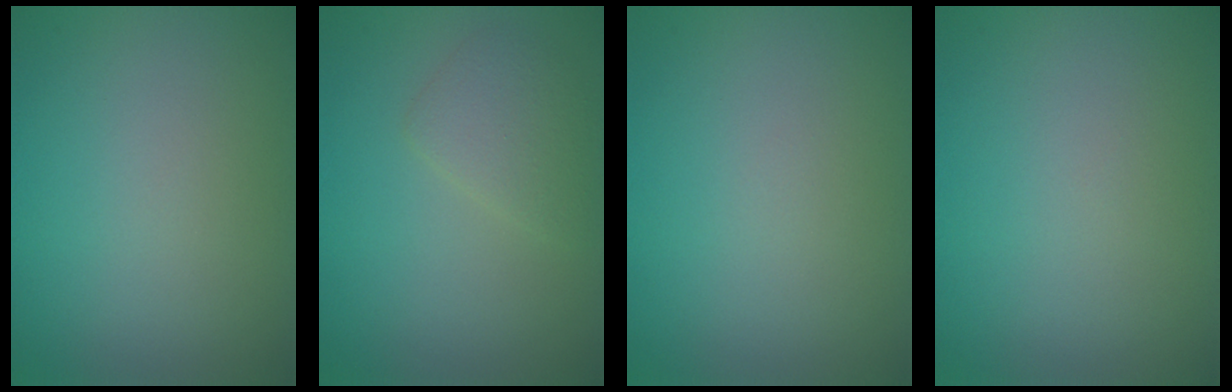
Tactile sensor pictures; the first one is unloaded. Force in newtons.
{"total": 2.2, "press": 2.2, "slide": 0.0}
{"total": 0.0}
{"total": 0.0}